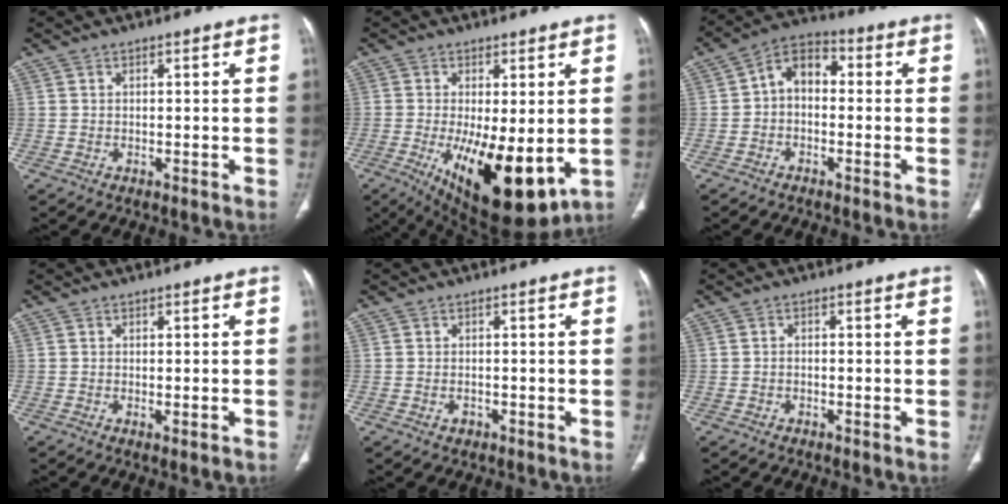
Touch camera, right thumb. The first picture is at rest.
{"total": 16.9, "force": [-3.6, 6.6, 15.2], "torque": [-0.231, -0.031, -0.033]}
{"total": 7.4, "force": [-0.3, 5.1, 5.3], "torque": [-0.067, 0.030, -0.022]}
{"total": 1.5, "force": [-0.6, 0.5, 1.3], "torque": [-0.021, -0.003, -0.005]}
{"total": 1.3, "force": [-0.6, 1.0, 0.7], "torque": [-0.011, 0.007, -0.005]}
{"total": 0.9, "force": [-0.4, 0.6, 0.5], "torque": [-0.007, 0.004, -0.008]}